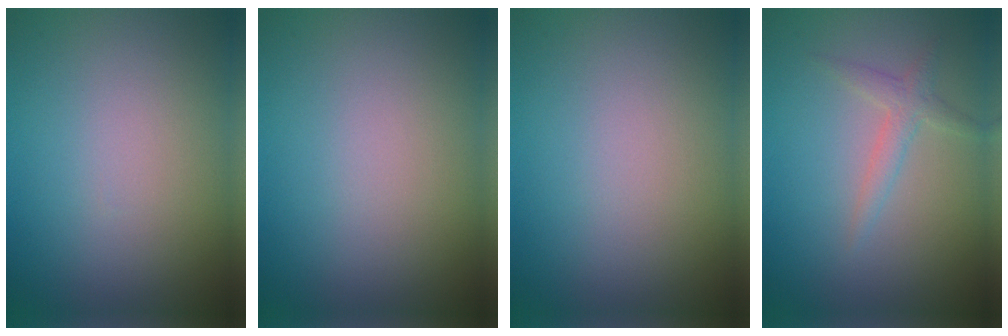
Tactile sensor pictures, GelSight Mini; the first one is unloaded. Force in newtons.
{"total": 0.0}
{"total": 0.0}
{"total": 1.8, "press": 1.8, "slide": 0.1}